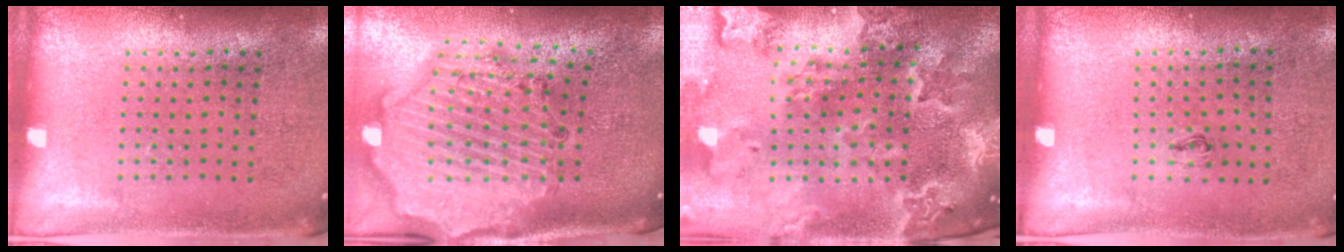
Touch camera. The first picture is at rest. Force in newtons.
{"total": 2.9, "press": 2.6, "slide": 1.2}
{"total": 4.5, "press": 3.7, "slide": 2.7}
{"total": 0.6, "press": 0.2, "slide": 0.5}